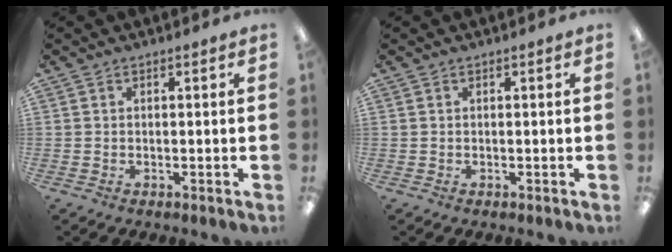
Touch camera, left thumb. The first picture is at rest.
{"total": 0.0}